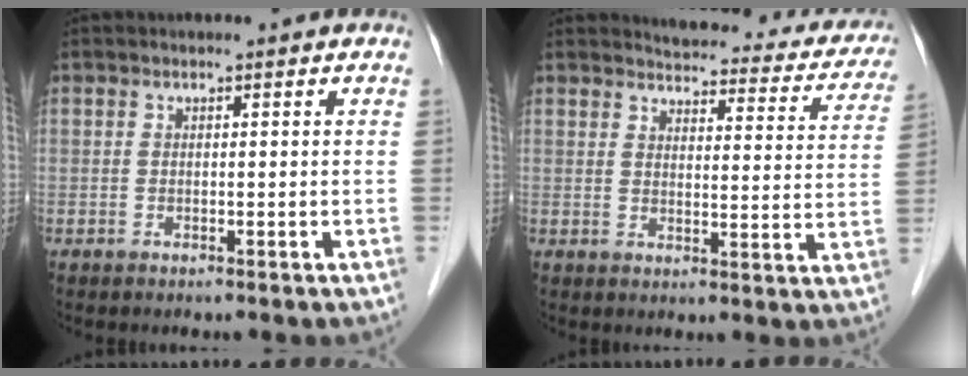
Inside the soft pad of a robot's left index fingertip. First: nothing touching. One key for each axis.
{"total": 17.9, "fx": 16.6, "fy": 4.5, "fz": 5.0, "tx": -0.032, "ty": -0.039, "tz": 0.168}